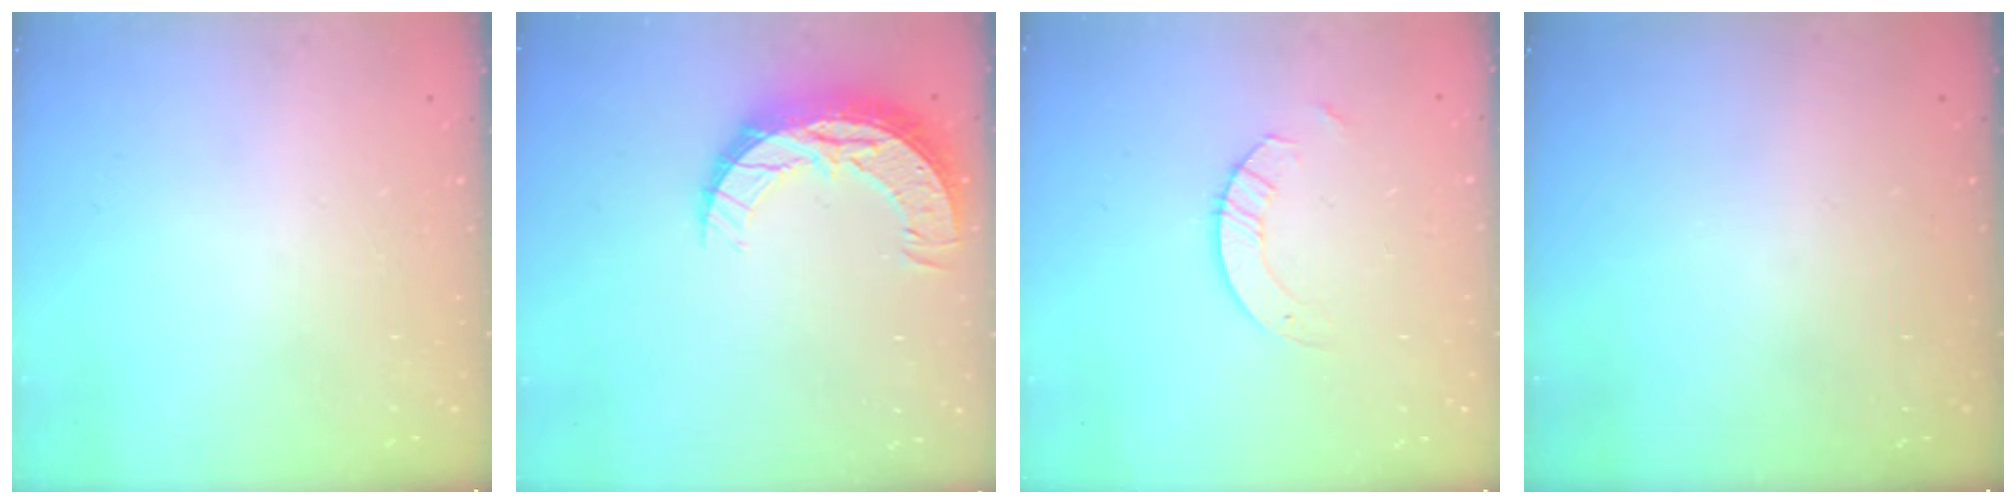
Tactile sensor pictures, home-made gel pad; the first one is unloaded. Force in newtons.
{"total": 10.2, "press": 10.2, "slide": 0.6}
{"total": 4.0, "press": 4.0, "slide": 0.4}
{"total": 0.0}